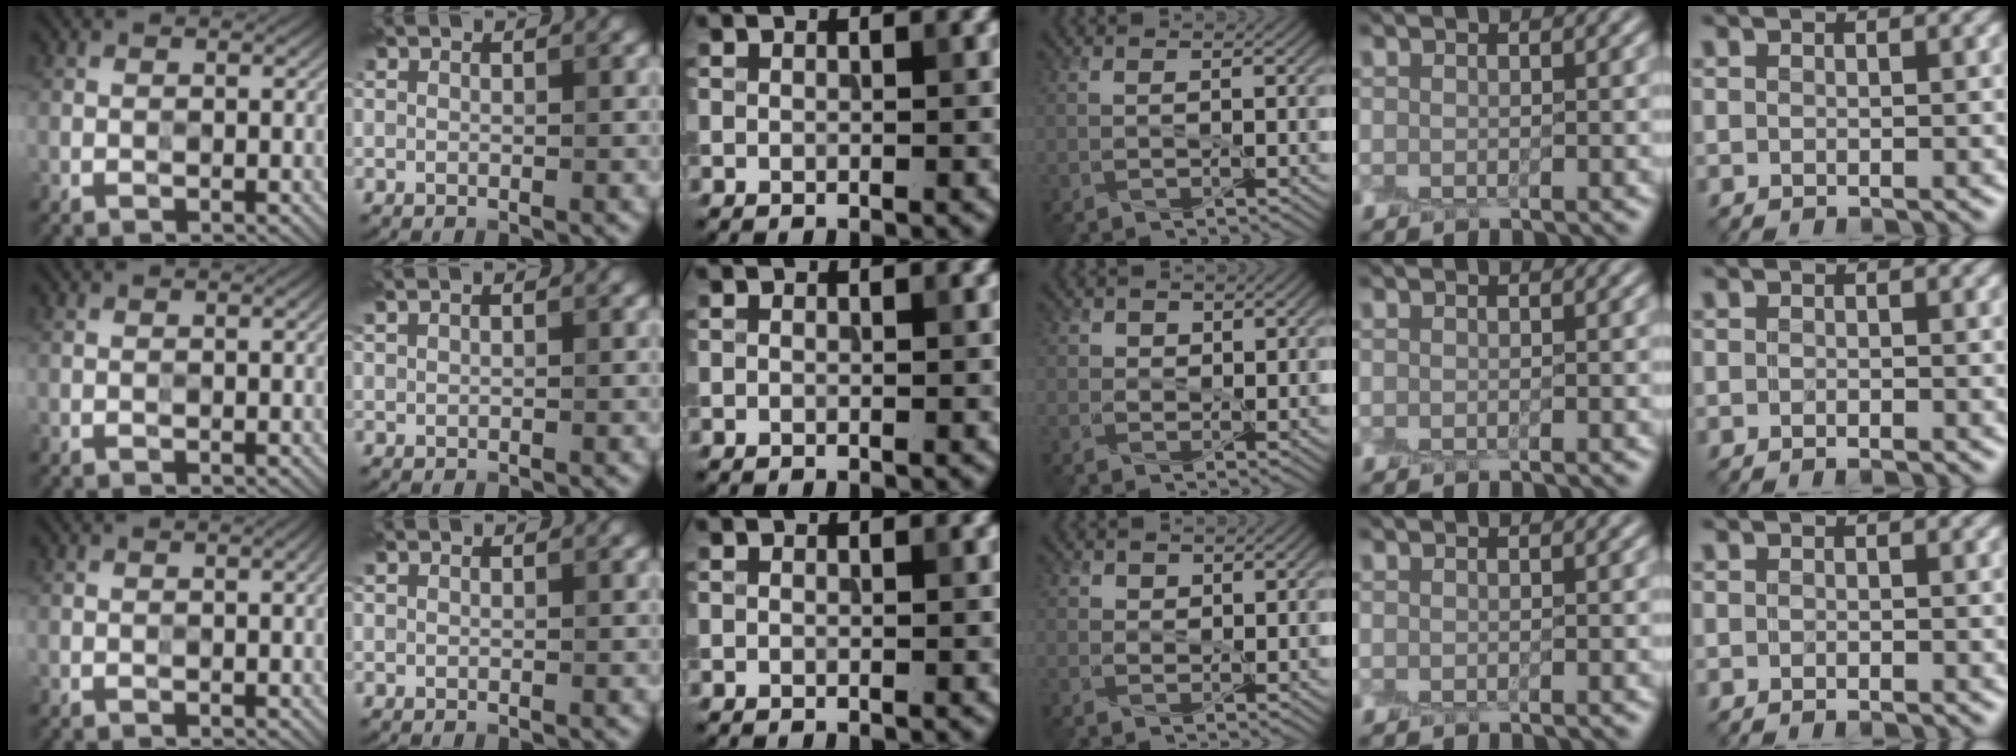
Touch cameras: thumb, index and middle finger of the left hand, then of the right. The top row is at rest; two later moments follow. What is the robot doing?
{"motion": "peel", "object": "plastic wrap"}